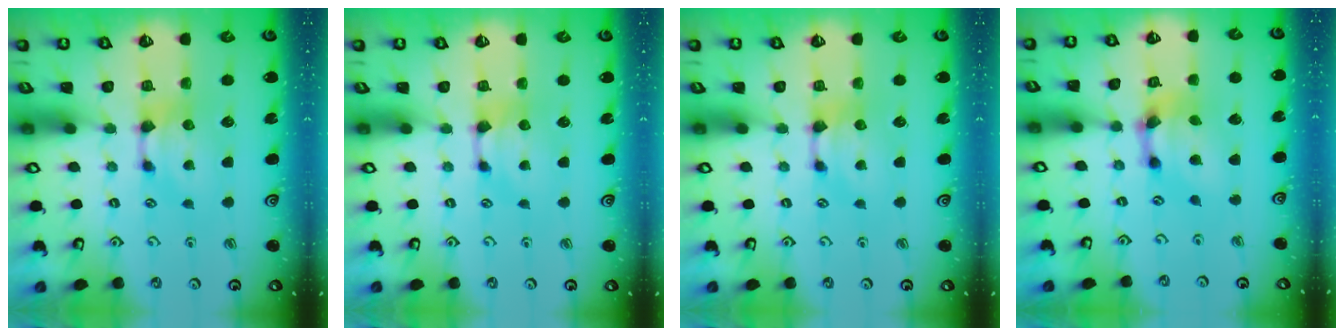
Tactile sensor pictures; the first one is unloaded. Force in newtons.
{"total": 0.0}
{"total": 0.0}
{"total": 5.7, "press": 5.3, "slide": 2.2}